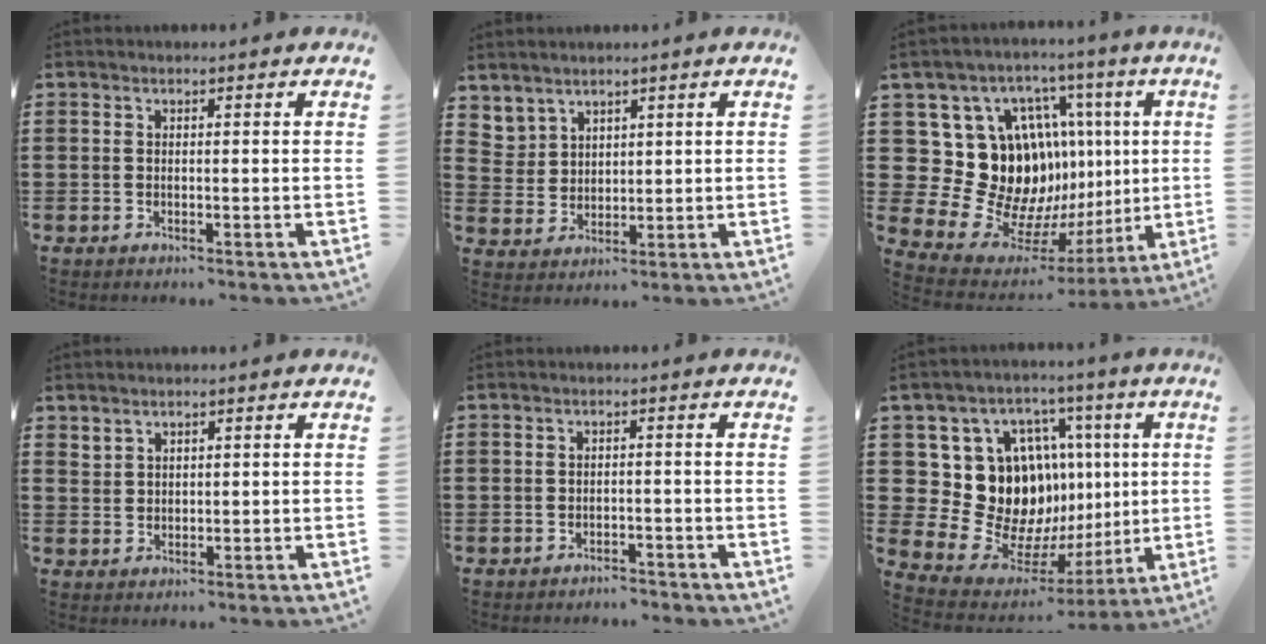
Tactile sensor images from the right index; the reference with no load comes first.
{"total": 3.6, "force": [2.9, 2.0, 0.0], "torque": [-0.015, -0.001, 0.059]}
{"total": 18.0, "force": [2.8, 15.2, 9.3], "torque": [-0.204, -0.057, 0.073]}
{"total": 1.8, "force": [1.6, 0.7, 0.2], "torque": [-0.006, 0.000, 0.032]}
{"total": 1.7, "force": [-1.7, 0.3, 0.0], "torque": [-0.006, 0.002, -0.038]}
{"total": 15.9, "force": [2.5, 13.7, 7.6], "torque": [-0.163, -0.045, 0.061]}